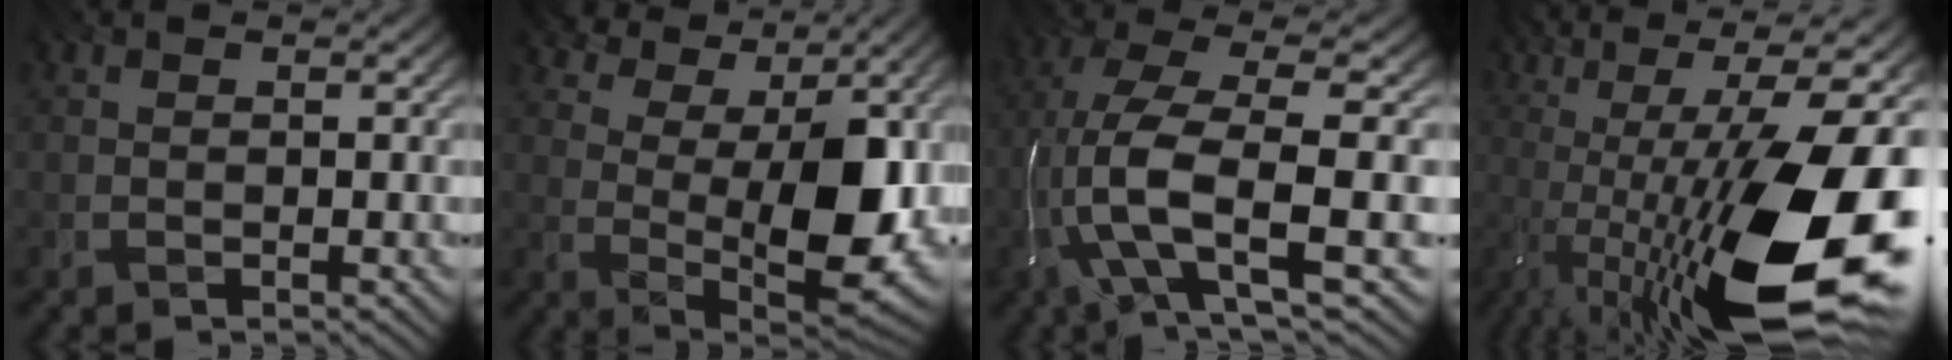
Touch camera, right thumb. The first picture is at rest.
{"total": 12.2, "force": [3.4, 6.2, 9.9], "torque": [-0.167, 0.000, 0.060]}
{"total": 12.6, "force": [-3.9, 3.3, 11.6], "torque": [-0.245, 0.000, -0.077]}
{"total": 20.3, "force": [-5.3, 7.8, 18.0], "torque": [-0.281, -0.003, -0.112]}